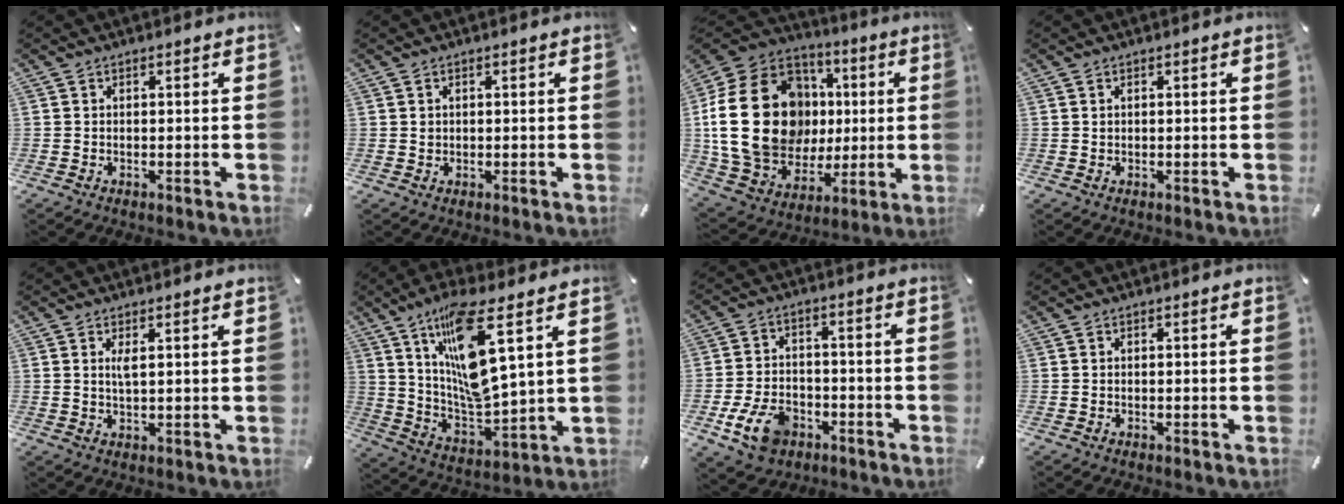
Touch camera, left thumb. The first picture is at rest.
{"total": 0.7, "force": [0.2, 0.6, 0.3], "torque": [-0.008, 0.002, 0.004]}
{"total": 27.8, "force": [2.3, 21.2, 17.8], "torque": [-0.362, 0.002, 0.063]}
{"total": 0.0}
{"total": 2.6, "force": [1.2, 0.5, 2.3], "torque": [-0.048, 0.003, 0.019]}
{"total": 16.6, "force": [8.7, 3.7, 13.6], "torque": [-0.274, -0.046, 0.133]}
{"total": 10.0, "force": [-4.5, 6.8, 5.7], "torque": [-0.117, 0.016, -0.081]}
{"total": 0.0}